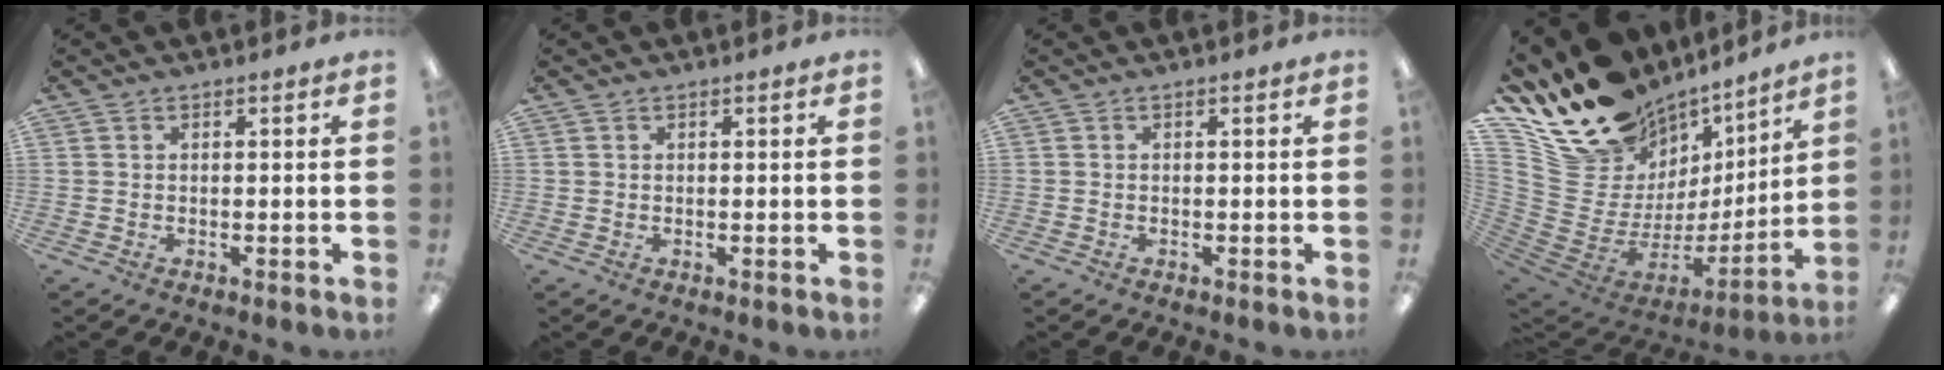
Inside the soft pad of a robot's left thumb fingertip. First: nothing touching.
{"total": 0.5, "force": [0.4, 0.4, 0.0], "torque": [0.000, 0.003, 0.006]}
{"total": 0.0}
{"total": 18.6, "force": [13.8, 11.1, 5.9], "torque": [-0.111, -0.116, 0.278]}